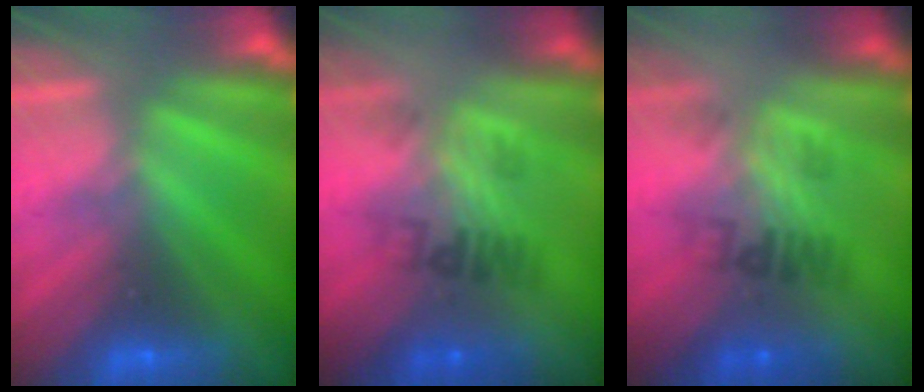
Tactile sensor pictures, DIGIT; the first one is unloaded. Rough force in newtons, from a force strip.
{"total": 2.3}
{"total": 2.3}